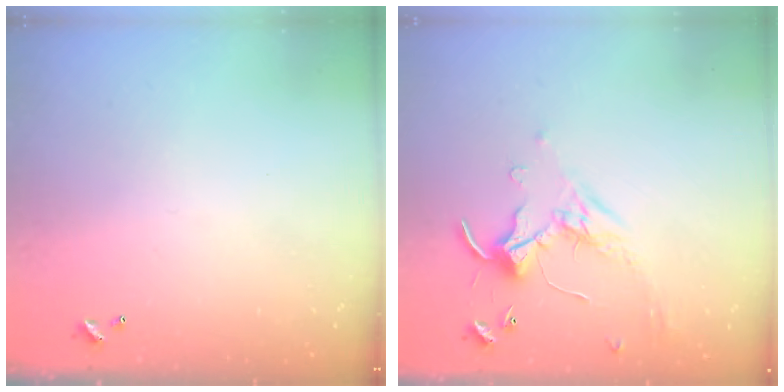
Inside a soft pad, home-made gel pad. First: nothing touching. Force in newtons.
{"total": 0.0}